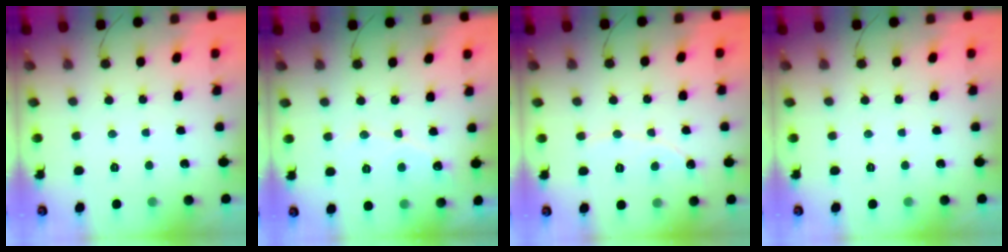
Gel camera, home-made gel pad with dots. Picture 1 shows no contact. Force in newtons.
{"total": 5.0, "press": 5.0, "slide": 0.3}
{"total": 2.3, "press": 2.3, "slide": 0.2}
{"total": 0.0}